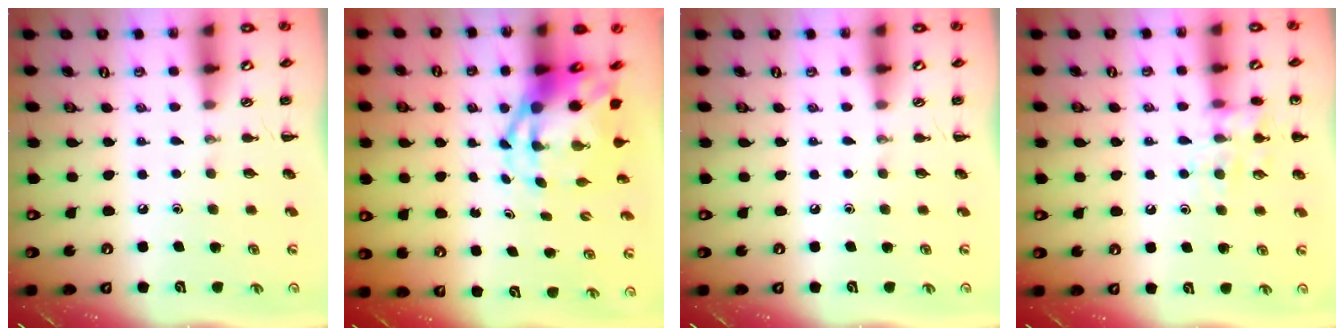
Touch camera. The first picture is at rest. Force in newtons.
{"total": 6.3, "press": 6.1, "slide": 1.7}
{"total": 0.0}
{"total": 11.9, "press": 11.8, "slide": 1.4}